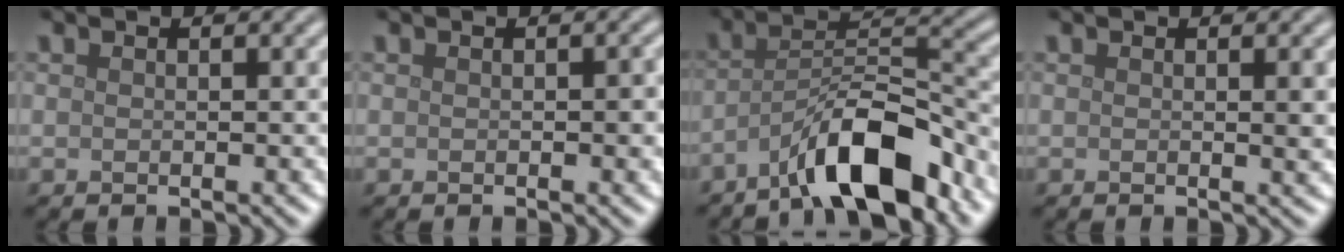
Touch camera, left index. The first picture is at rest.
{"total": 0.9, "force": [-0.1, 0.4, 0.8], "torque": [-0.010, -0.001, 0.001]}
{"total": 8.4, "force": [-5.7, 2.1, 5.9], "torque": [-0.095, 0.015, -0.099]}
{"total": 1.2, "force": [0.1, 0.2, 1.2], "torque": [-0.014, -0.001, 0.001]}